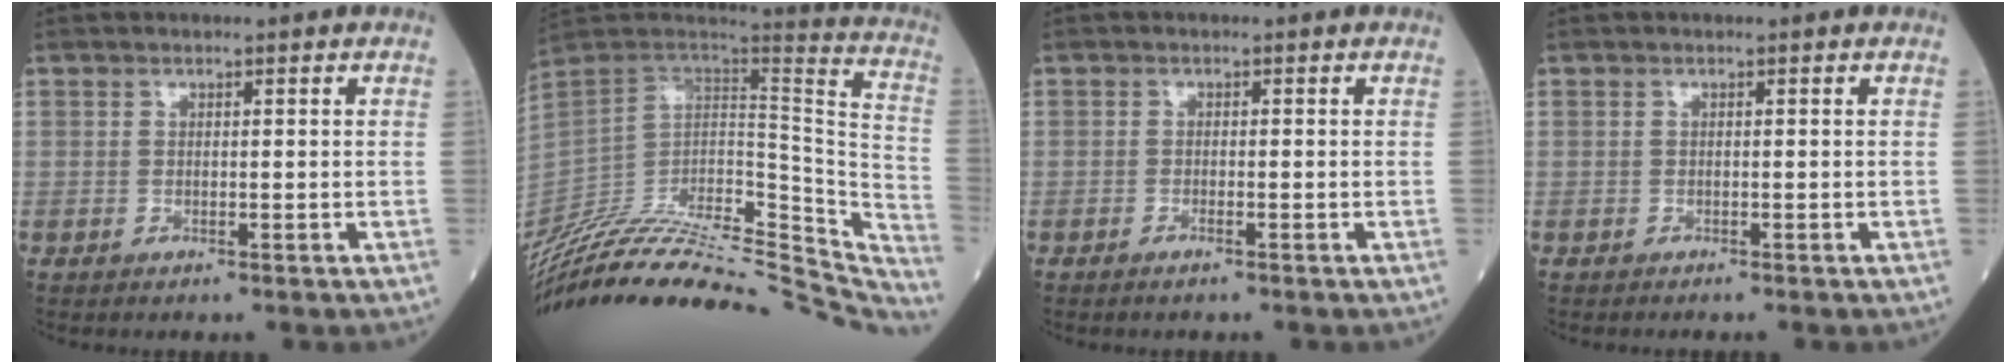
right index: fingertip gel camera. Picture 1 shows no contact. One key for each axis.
{"total": 40.9, "fx": -36.0, "fy": 10.5, "fz": 16.1, "tx": -0.240, "ty": -0.042, "tz": -0.493}
{"total": 1.0, "fx": -0.7, "fy": 0.1, "fz": 0.7, "tx": -0.018, "ty": -0.001, "tz": -0.013}
{"total": 0.9, "fx": -0.8, "fy": 0.0, "fz": 0.4, "tx": -0.005, "ty": -0.001, "tz": -0.012}